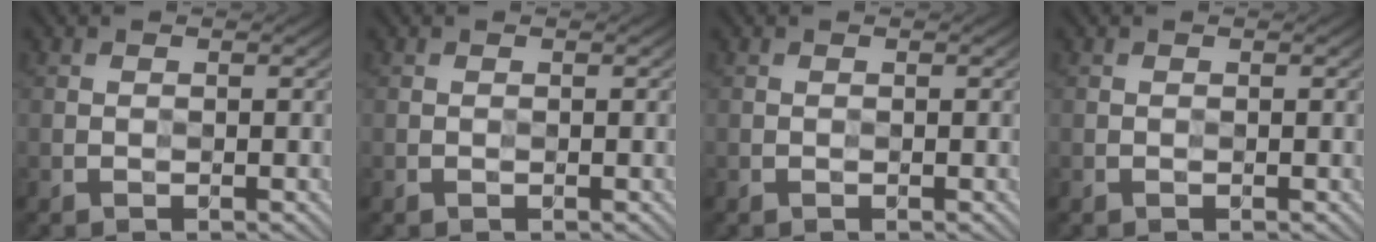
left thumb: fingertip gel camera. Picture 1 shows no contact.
{"total": 0.0}
{"total": 0.0}
{"total": 0.0}